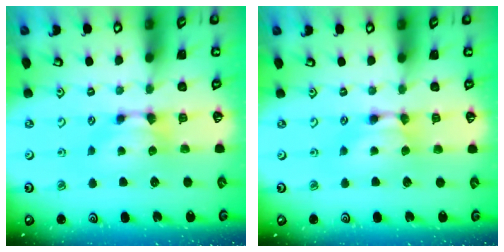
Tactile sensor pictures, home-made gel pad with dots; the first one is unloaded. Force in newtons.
{"total": 1.7, "press": 1.7, "slide": 0.2}